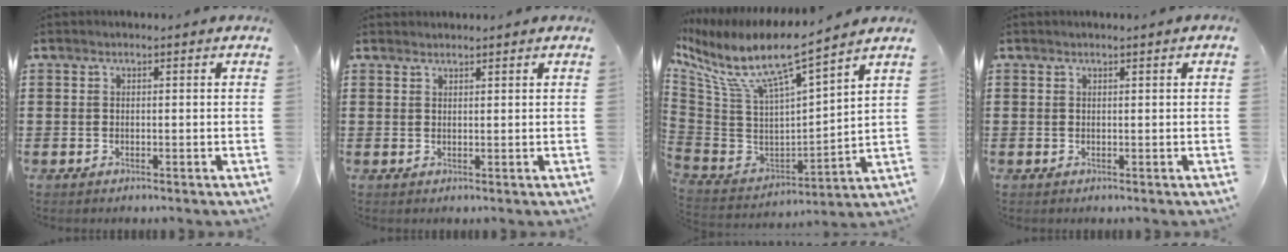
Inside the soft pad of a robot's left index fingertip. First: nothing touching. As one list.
[{"total": 1.1, "force": [1.1, 0.1, 0.1], "torque": [-0.004, -0.001, 0.023]}, {"total": 10.1, "force": [7.1, 1.5, 7.1], "torque": [-0.169, -0.057, 0.114]}, {"total": 0.0}]